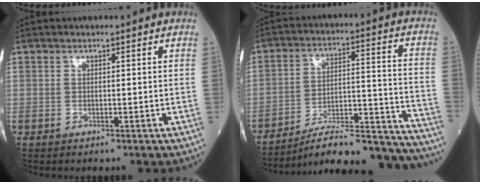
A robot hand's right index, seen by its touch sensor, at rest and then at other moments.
{"total": 23.7, "force": [-22.4, 1.1, 7.6], "torque": [-0.058, 0.023, -0.316]}